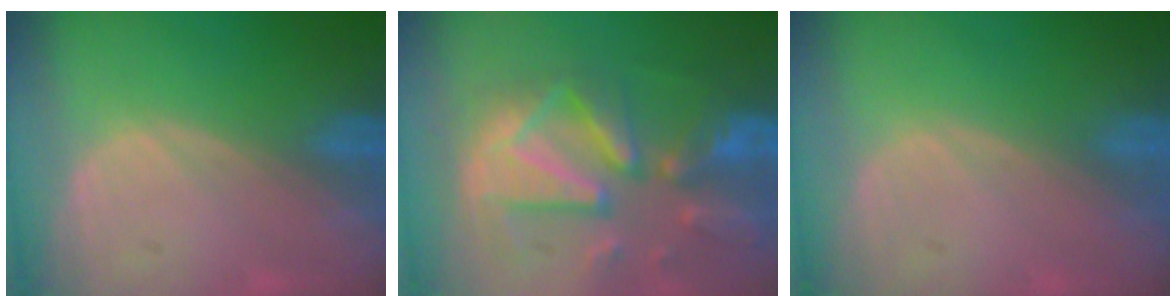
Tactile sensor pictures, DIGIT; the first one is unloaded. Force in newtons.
{"total": 12.5, "press": 10.8, "slide": 6.2}
{"total": 0.0}